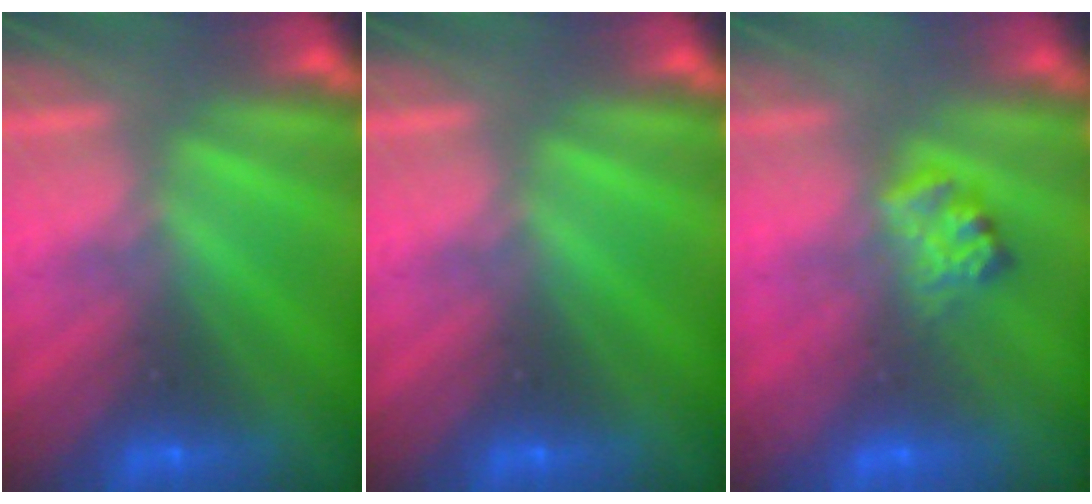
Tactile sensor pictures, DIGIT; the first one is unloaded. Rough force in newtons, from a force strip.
{"total": 0.0}
{"total": 2.4}